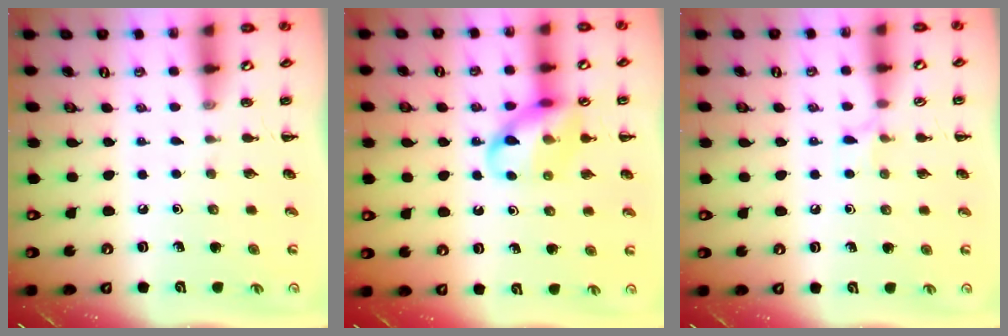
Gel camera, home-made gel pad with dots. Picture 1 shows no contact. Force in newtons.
{"total": 12.6, "press": 12.5, "slide": 1.6}
{"total": 5.2, "press": 4.8, "slide": 1.7}